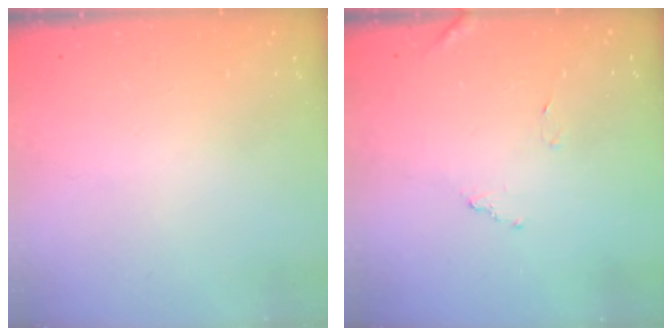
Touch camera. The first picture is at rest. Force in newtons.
{"total": 7.1, "press": 7.0, "slide": 0.4}